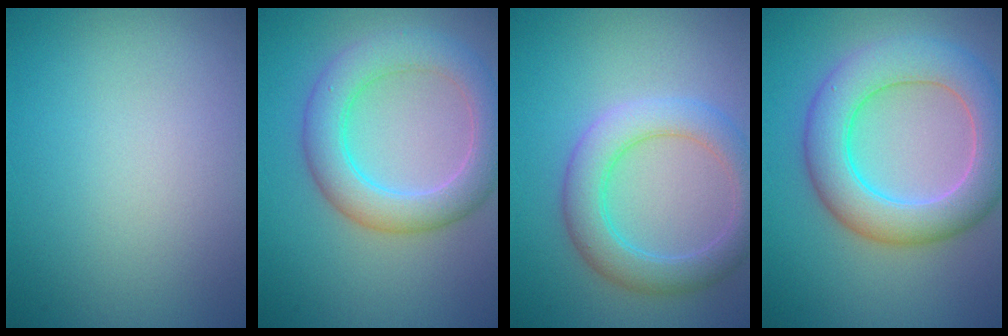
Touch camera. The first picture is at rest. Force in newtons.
{"total": 5.4, "press": 5.4, "slide": 0.1}
{"total": 4.7, "press": 4.7, "slide": 0.4}
{"total": 7.1, "press": 7.1, "slide": 0.3}